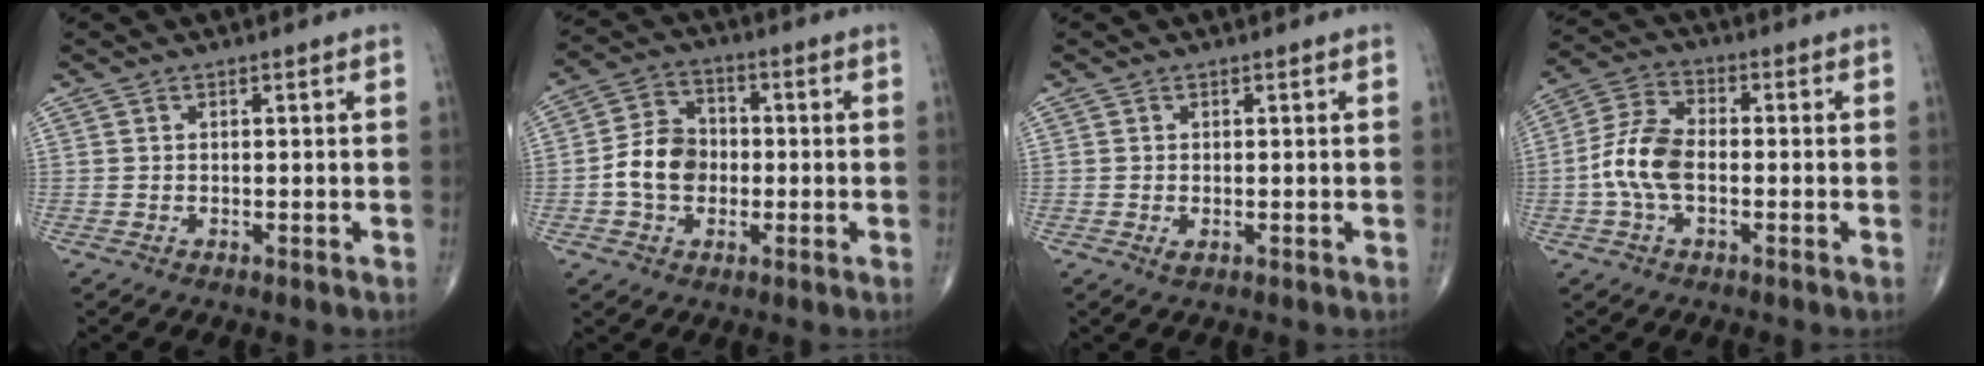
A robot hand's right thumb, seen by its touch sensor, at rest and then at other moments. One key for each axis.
{"total": 8.9, "fx": -1.2, "fy": 6.9, "fz": 5.4, "tx": -0.079, "ty": 0.024, "tz": -0.032}
{"total": 0.8, "fx": -0.1, "fy": 0.5, "fz": 0.7, "tx": -0.010, "ty": -0.002, "tz": 0.000}
{"total": 9.1, "fx": -1.6, "fy": 5.0, "fz": 7.5, "tx": -0.162, "ty": 0.027, "tz": -0.038}